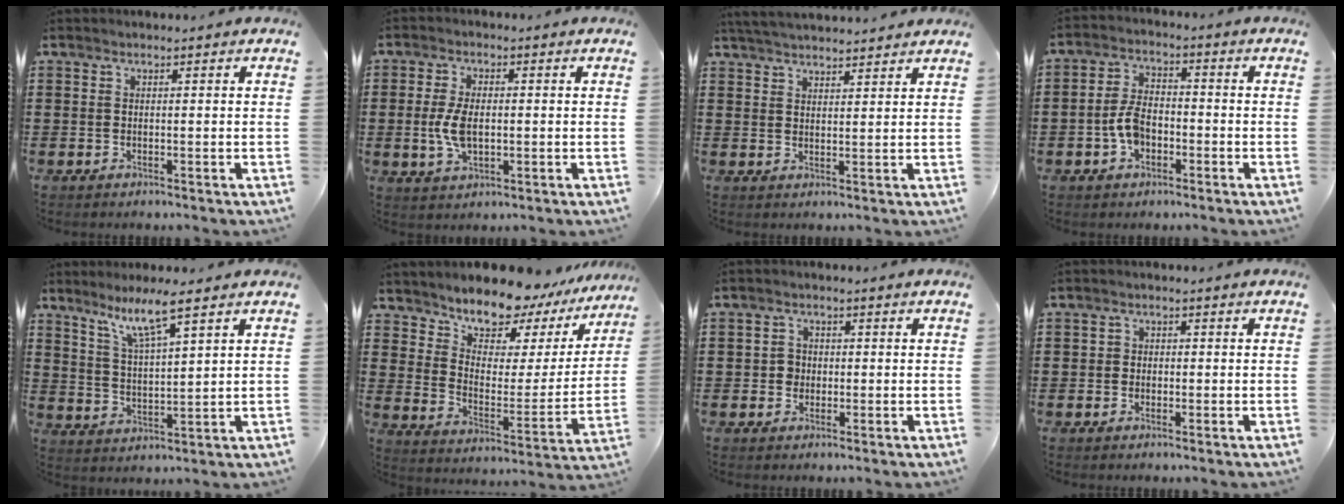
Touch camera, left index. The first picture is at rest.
{"total": 5.6, "force": [-0.2, 2.9, 4.8], "torque": [-0.111, 0.000, -0.008]}
{"total": 3.7, "force": [3.6, -0.1, 0.5], "torque": [-0.021, -0.010, 0.068]}
{"total": 5.6, "force": [-1.9, 3.3, 4.0], "torque": [-0.100, 0.002, -0.042]}
{"total": 7.6, "force": [5.4, 0.9, 5.3], "torque": [-0.111, -0.014, 0.093]}
{"total": 9.2, "force": [8.8, 2.3, 1.4], "torque": [-0.053, -0.081, 0.153]}
{"total": 2.1, "force": [-0.2, 2.0, 0.7], "torque": [-0.021, 0.006, -0.006]}
{"total": 1.3, "force": [-0.4, 1.2, 0.3], "torque": [-0.009, 0.003, -0.011]}